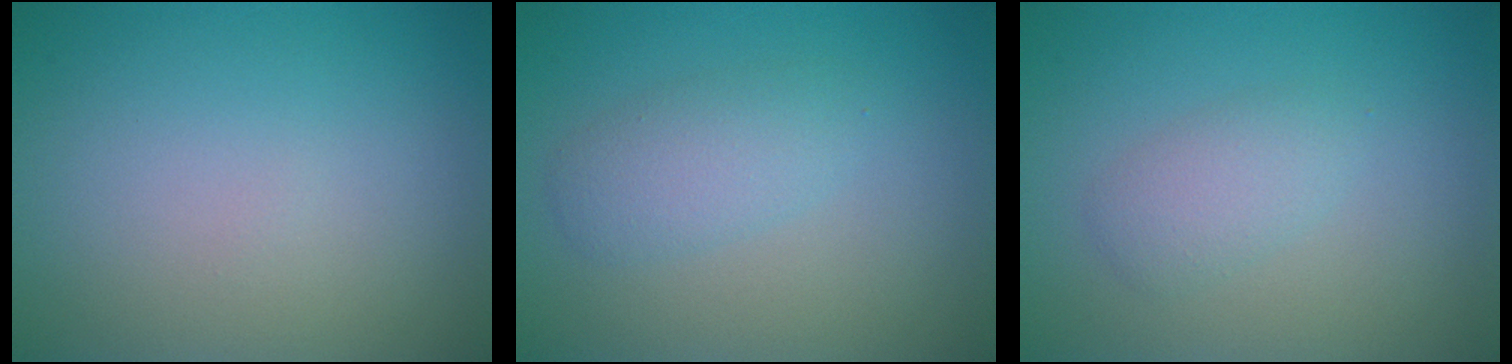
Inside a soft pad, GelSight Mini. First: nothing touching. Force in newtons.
{"total": 2.5, "press": 2.5, "slide": 0.0}
{"total": 2.0, "press": 2.0, "slide": 0.0}